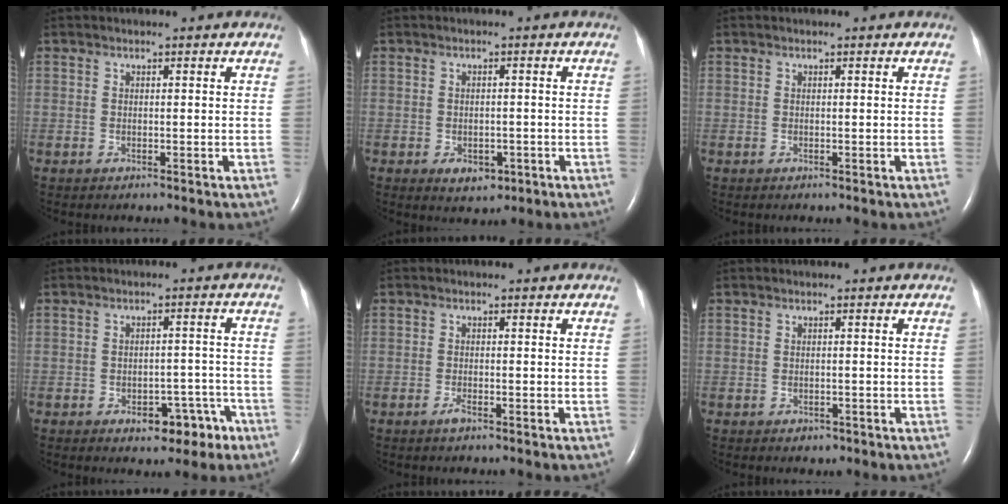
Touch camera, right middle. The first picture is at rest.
{"total": 3.3, "force": [-1.5, 2.2, 2.0], "torque": [-0.023, 0.001, -0.009]}
{"total": 0.0}
{"total": 5.6, "force": [-3.3, 3.1, 3.3], "torque": [-0.028, 0.020, -0.038]}
{"total": 1.0, "force": [-0.7, 0.1, 0.7], "torque": [-0.019, -0.001, -0.014]}
{"total": 1.0, "force": [-0.6, 0.7, 0.3], "torque": [-0.005, 0.001, -0.006]}